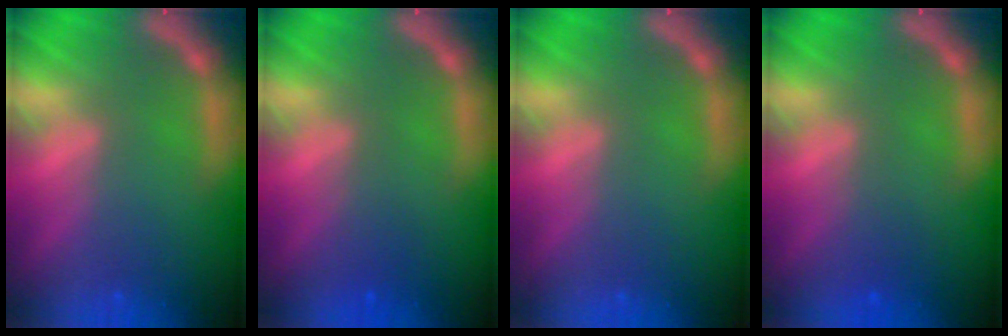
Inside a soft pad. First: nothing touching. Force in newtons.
{"total": 1.5}
{"total": 0.0}
{"total": 1.5}